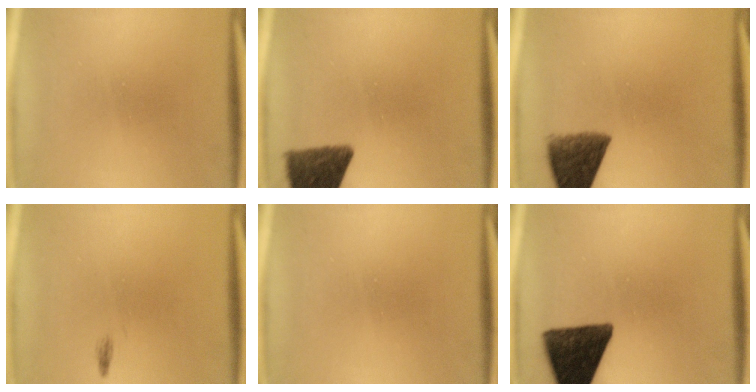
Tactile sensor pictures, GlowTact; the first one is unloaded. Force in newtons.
{"total": 10.2}
{"total": 9.1}
{"total": 0.5}
{"total": 0.0}
{"total": 14.4}